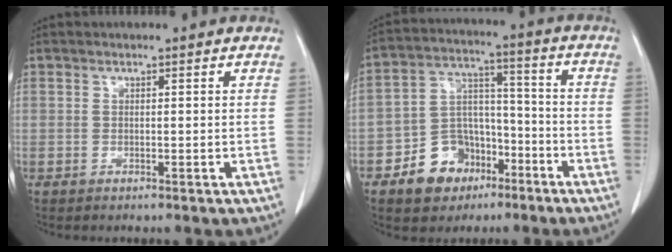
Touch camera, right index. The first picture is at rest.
{"total": 10.9, "force": [-6.0, 8.0, 4.4], "torque": [-0.082, 0.029, -0.097]}